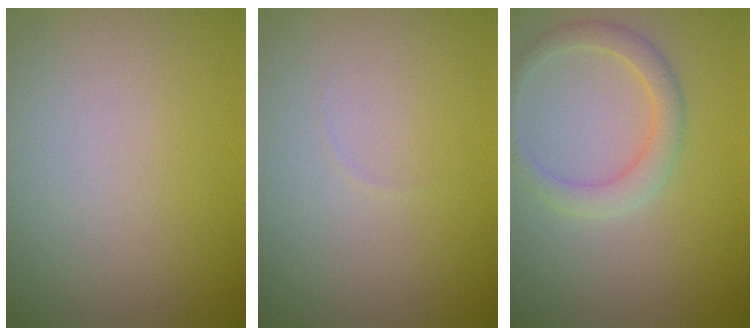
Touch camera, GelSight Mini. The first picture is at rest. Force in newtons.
{"total": 0.0}
{"total": 2.5, "press": 2.5, "slide": 0.1}